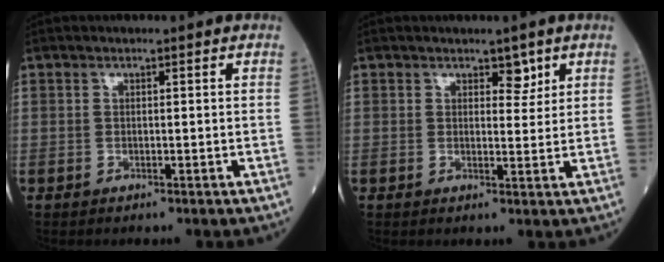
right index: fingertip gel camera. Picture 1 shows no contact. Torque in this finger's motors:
{"motor_torque": [0.05, 0.24, -0.02, -0.01]}